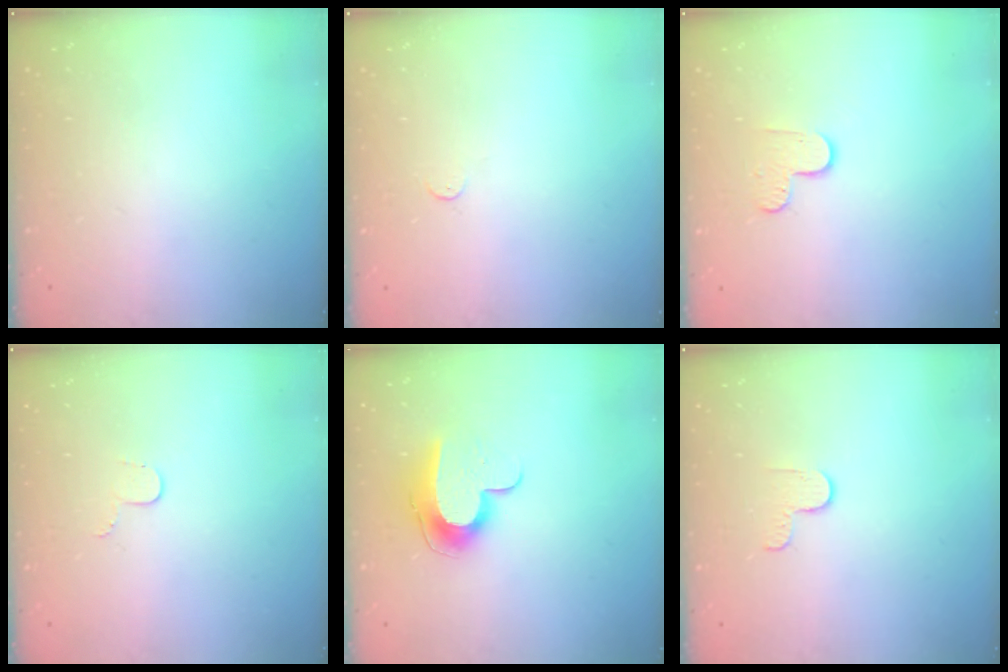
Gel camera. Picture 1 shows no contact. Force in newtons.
{"total": 3.2, "press": 3.2, "slide": 0.2}
{"total": 5.5, "press": 5.5, "slide": 0.4}
{"total": 3.5, "press": 3.5, "slide": 0.4}
{"total": 10.2, "press": 10.2, "slide": 0.1}
{"total": 2.7, "press": 2.6, "slide": 0.4}